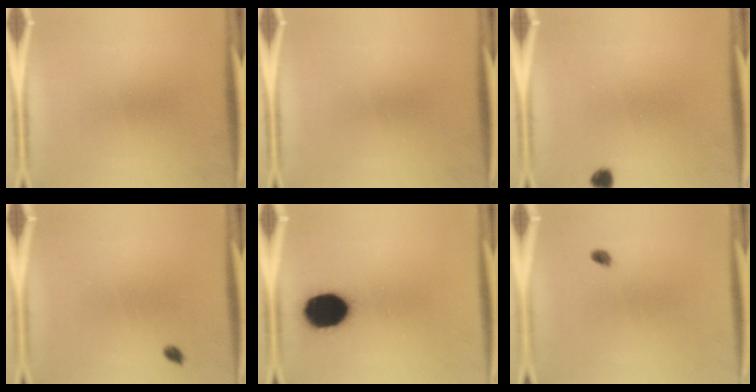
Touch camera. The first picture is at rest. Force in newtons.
{"total": 0.0}
{"total": 1.8}
{"total": 1.0}
{"total": 14.7}
{"total": 1.6}